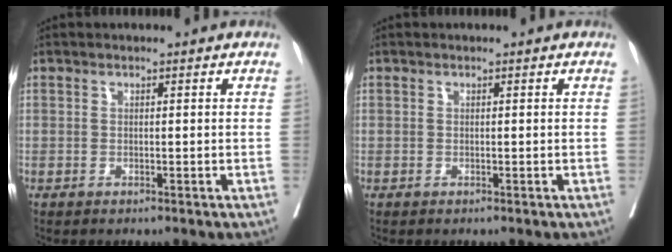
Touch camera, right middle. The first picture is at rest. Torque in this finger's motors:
{"motor_torque": [0.00, 0.00, 0.00, 0.00]}